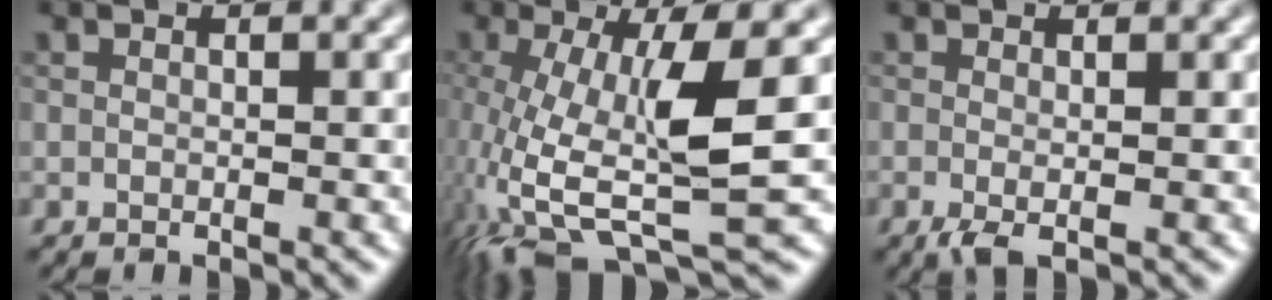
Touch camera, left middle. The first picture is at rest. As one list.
[{"total": 10.2, "force": [-1.3, 2.6, 9.8], "torque": [-0.195, -0.007, -0.028]}, {"total": 1.3, "force": [-0.4, 0.3, 1.2], "torque": [-0.028, -0.003, -0.010]}]